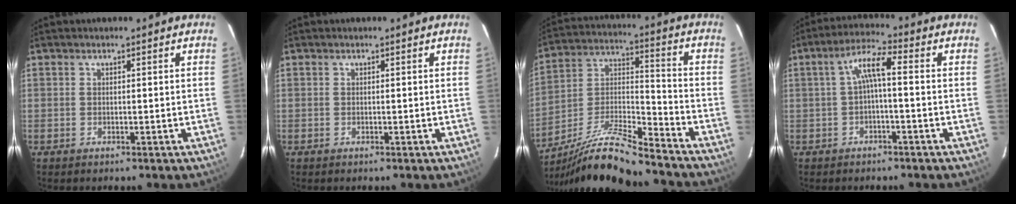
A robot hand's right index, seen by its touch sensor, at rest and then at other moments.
{"total": 0.0}
{"total": 16.0, "force": [-13.8, 1.2, 8.1], "torque": [-0.157, 0.000, -0.246]}
{"total": 5.1, "force": [-0.5, 0.9, 5.0], "torque": [-0.106, 0.016, -0.008]}